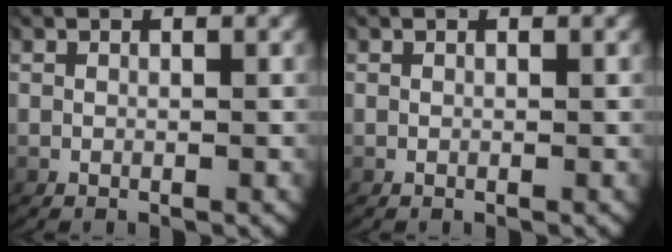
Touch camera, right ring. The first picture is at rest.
{"total": 0.0}